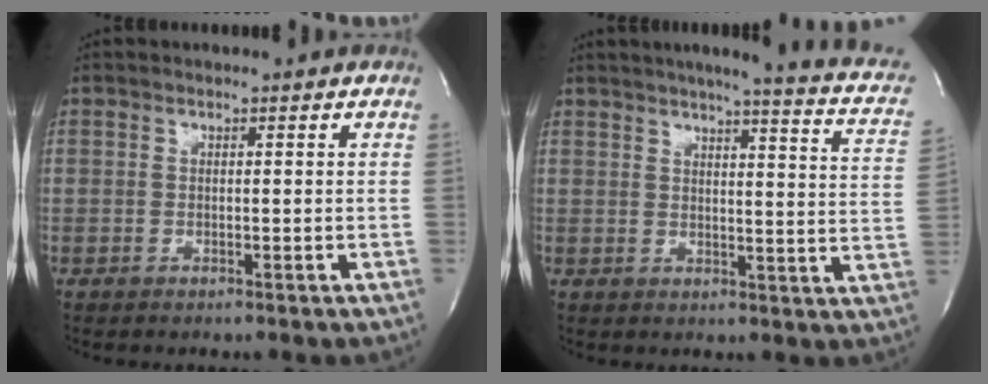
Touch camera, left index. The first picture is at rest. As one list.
[{"total": 14.3, "force": [10.7, 1.4, 9.3], "torque": [-0.127, -0.019, 0.107]}]